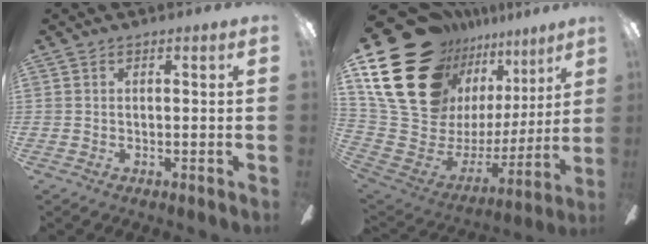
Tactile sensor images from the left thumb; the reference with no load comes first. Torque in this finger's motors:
{"motor_torque": [1.14, 0.94, 1.60, -1.17, 0.32]}